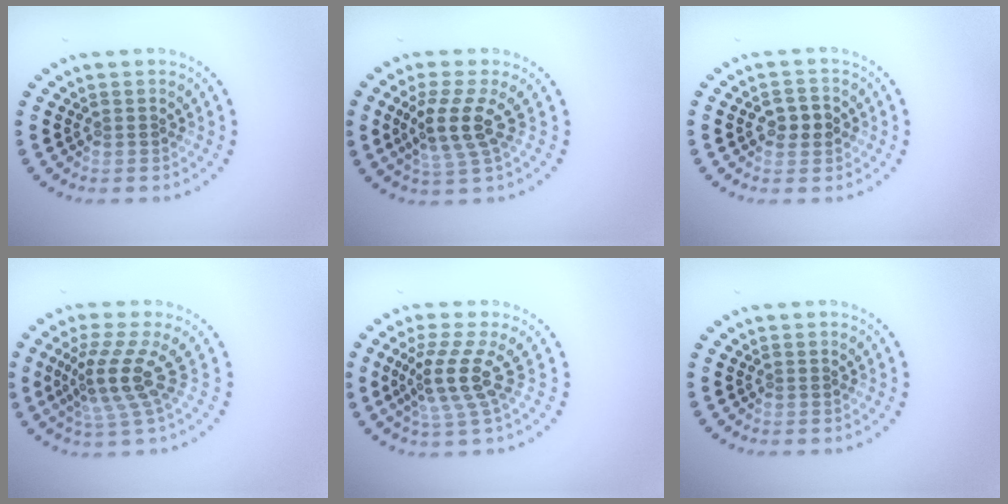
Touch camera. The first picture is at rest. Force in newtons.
{"total": 3.6, "press": 3.0, "slide": 2.0}
{"total": 2.4, "press": 2.3, "slide": 0.3}
{"total": 4.1, "press": 2.8, "slide": 2.9}
{"total": 3.8, "press": 2.7, "slide": 2.7}
{"total": 0.0}